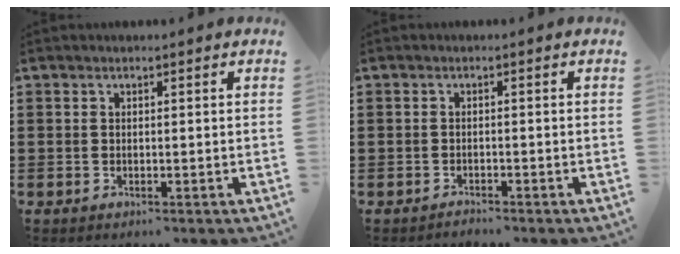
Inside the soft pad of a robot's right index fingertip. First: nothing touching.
{"total": 1.1, "force": [-1.1, 0.1, -0.2], "torque": [0.001, 0.004, -0.024]}